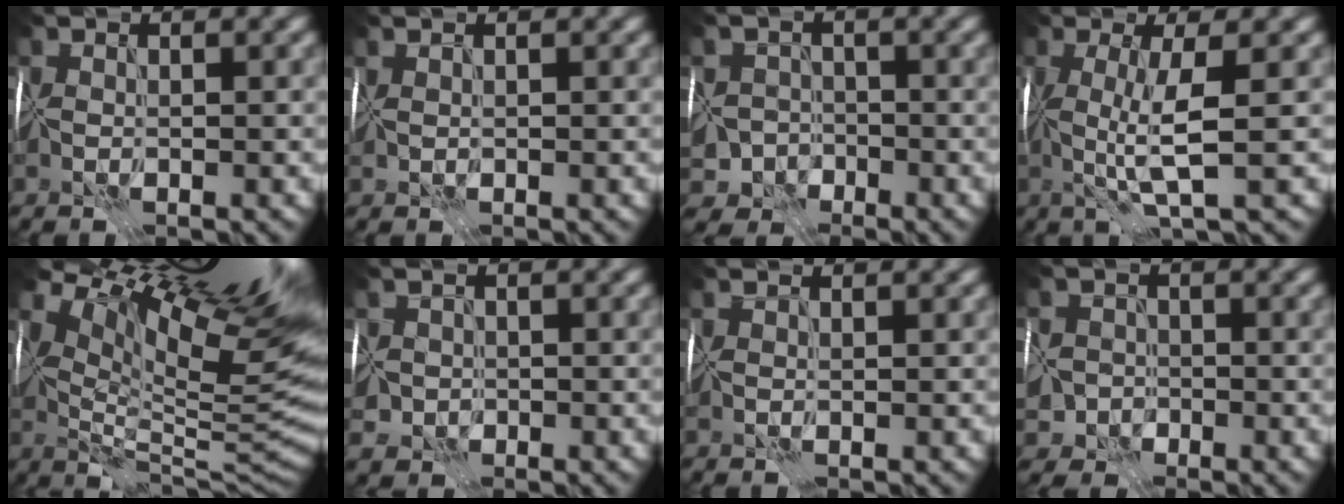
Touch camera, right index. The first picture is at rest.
{"total": 1.1, "force": [1.0, 0.3, 0.5], "torque": [-0.006, 0.002, 0.016]}
{"total": 5.1, "force": [-2.9, 4.0, 1.1], "torque": [0.009, -0.003, -0.053]}
{"total": 4.2, "force": [0.1, 0.5, 4.1], "torque": [-0.085, -0.002, 0.001]}
{"total": 15.8, "force": [8.1, 5.5, 12.4], "torque": [-0.190, 0.016, 0.136]}
{"total": 2.3, "force": [-0.3, 2.2, 0.5], "torque": [-0.009, 0.004, -0.005]}
{"total": 1.9, "force": [1.6, 0.5, 0.8], "torque": [-0.010, 0.013, 0.010]}
{"total": 3.7, "force": [-1.9, 3.1, 0.7], "torque": [0.008, -0.002, -0.040]}